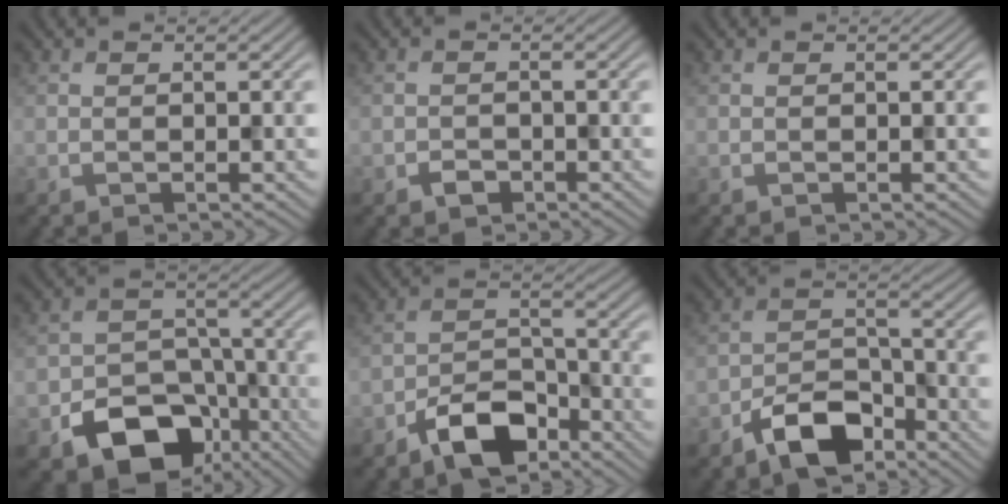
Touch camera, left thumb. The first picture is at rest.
{"total": 1.6, "force": [-1.1, 1.1, 0.6], "torque": [-0.008, -0.001, -0.022]}
{"total": 0.0}
{"total": 12.8, "force": [-7.3, 8.5, 6.3], "torque": [-0.102, -0.027, -0.120]}
{"total": 8.3, "force": [-5.4, 4.2, 4.7], "torque": [-0.078, 0.005, -0.114]}
{"total": 8.5, "force": [-5.6, 4.2, 4.8], "torque": [-0.081, 0.004, -0.119]}